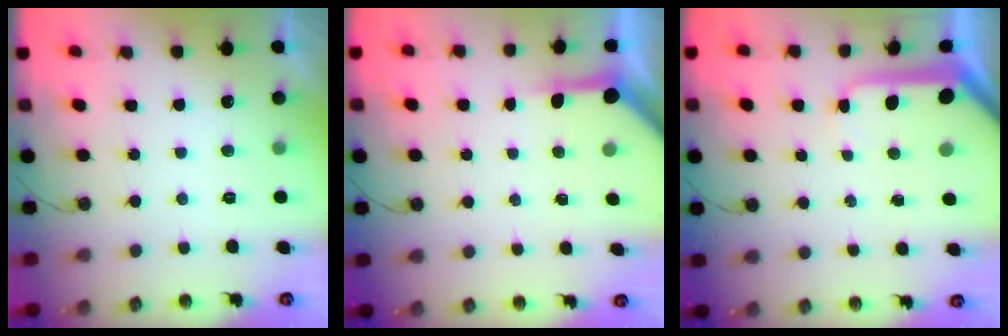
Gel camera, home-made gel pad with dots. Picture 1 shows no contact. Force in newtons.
{"total": 4.0, "press": 3.9, "slide": 0.2}
{"total": 9.5, "press": 9.4, "slide": 0.9}